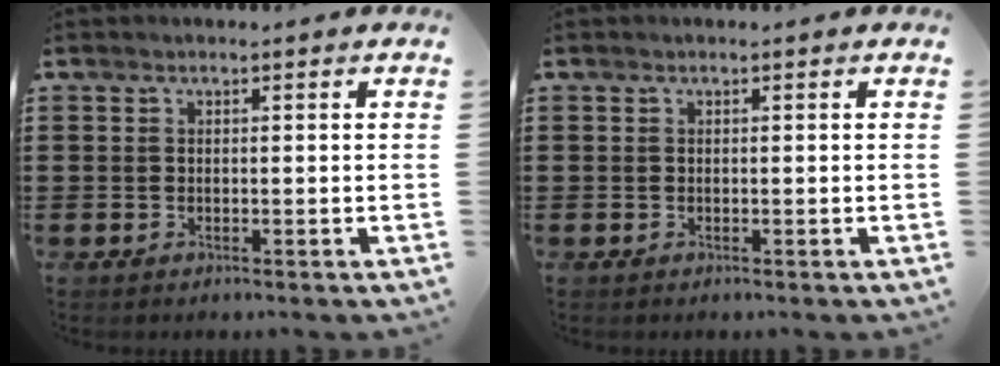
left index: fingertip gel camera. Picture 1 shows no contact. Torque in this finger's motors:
{"motor_torque": [0.00, 0.00, -0.02, 0.00]}